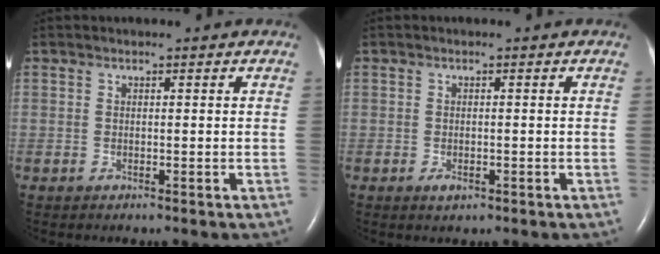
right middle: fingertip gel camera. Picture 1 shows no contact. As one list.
[{"total": 1.3, "force": [-0.7, 0.7, 0.9], "torque": [-0.018, -0.002, -0.005]}]